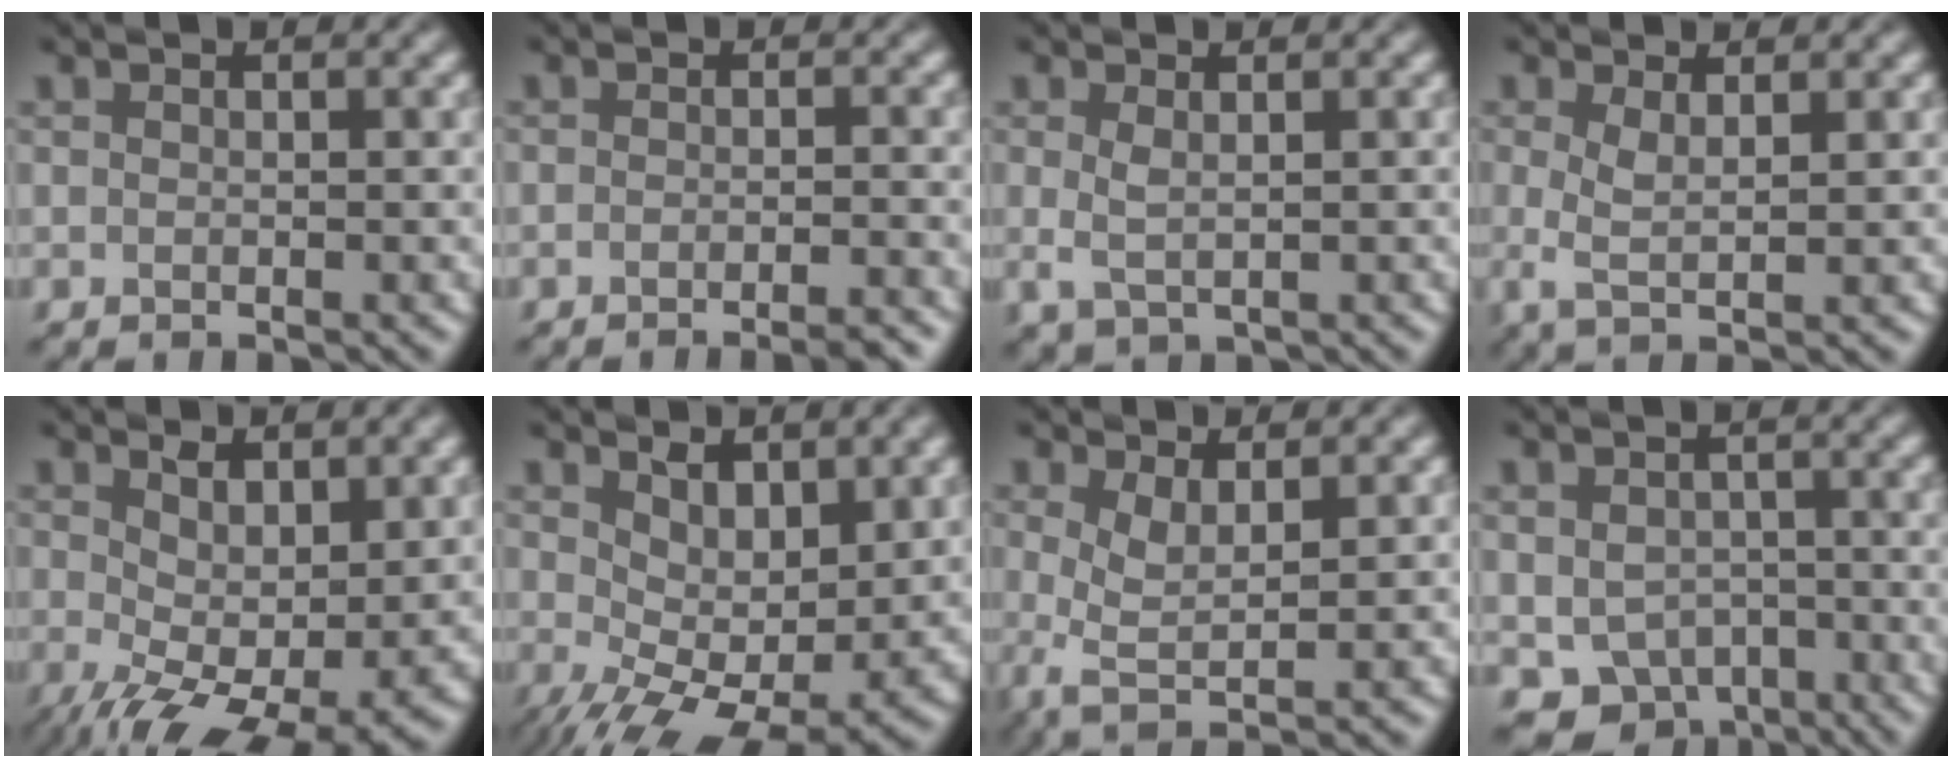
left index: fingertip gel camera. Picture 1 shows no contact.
{"total": 2.6, "force": [-1.9, 0.3, 1.7], "torque": [-0.014, 0.001, -0.035]}
{"total": 1.3, "force": [0.2, 0.5, 1.2], "torque": [-0.029, -0.005, 0.007]}
{"total": 2.1, "force": [0.4, 0.5, 2.0], "torque": [-0.043, -0.005, 0.007]}
{"total": 6.6, "force": [-0.5, 2.8, 6.0], "torque": [-0.103, -0.011, -0.004]}
{"total": 5.7, "force": [0.9, 2.6, 5.0], "torque": [-0.091, -0.012, 0.018]}
{"total": 2.7, "force": [0.2, 0.8, 2.6], "torque": [-0.055, -0.006, 0.002]}
{"total": 6.0, "force": [-3.0, 4.4, 2.7], "torque": [-0.034, -0.015, -0.041]}